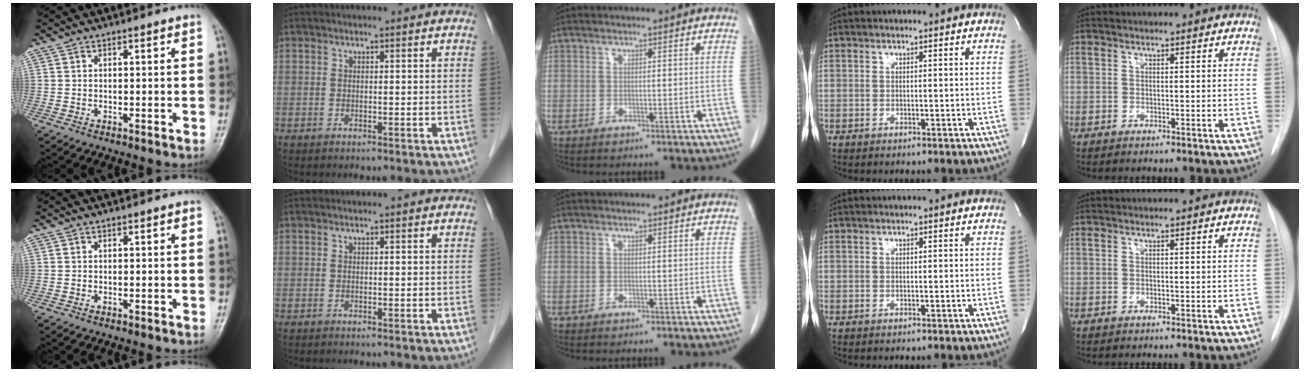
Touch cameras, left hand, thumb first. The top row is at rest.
{}